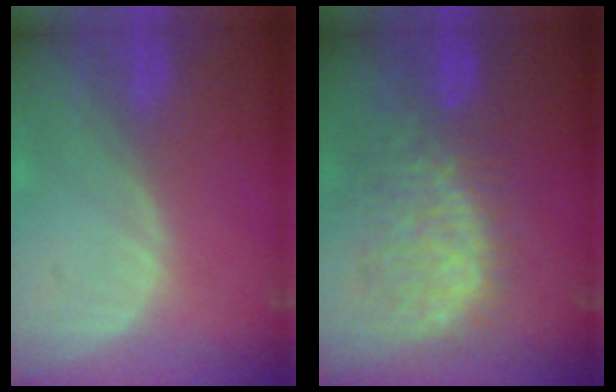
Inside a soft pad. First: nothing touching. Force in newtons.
{"total": 9.8, "press": 9.2, "slide": 3.6}